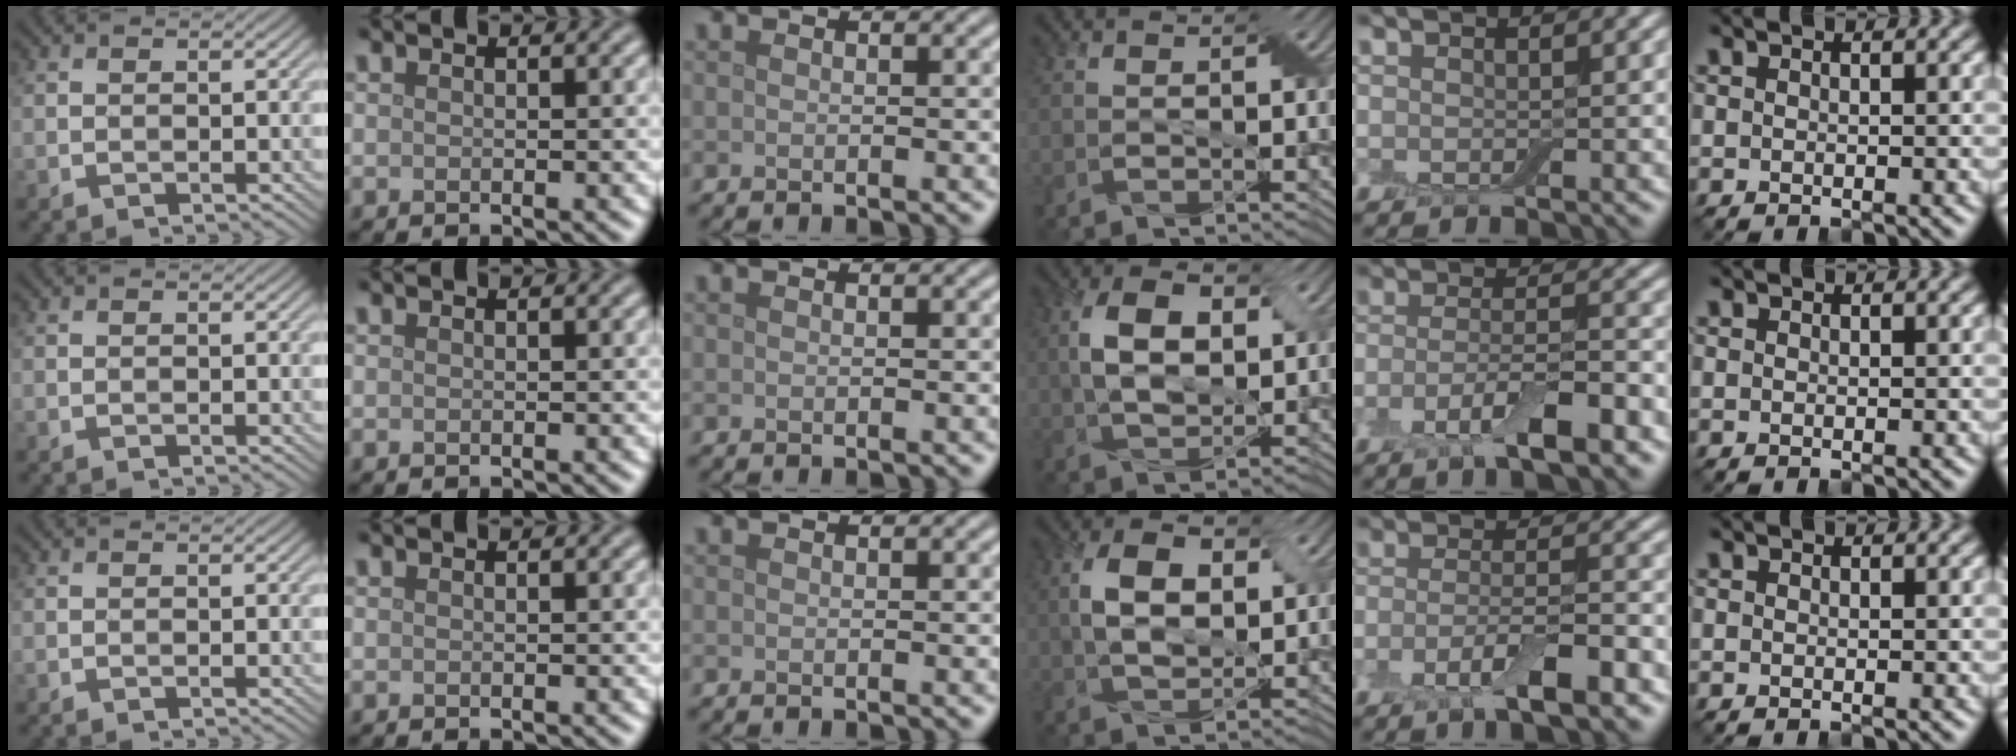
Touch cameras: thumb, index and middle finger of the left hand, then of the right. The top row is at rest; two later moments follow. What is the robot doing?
{"motion": "wipe", "object": "dish"}